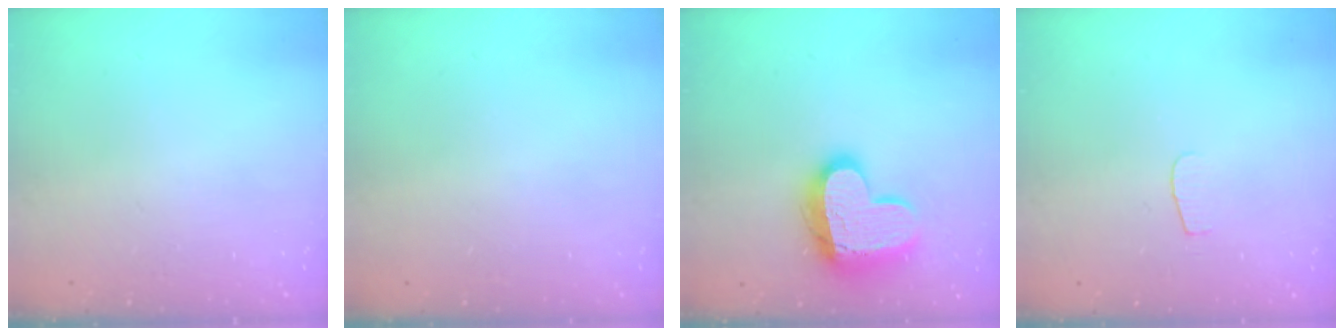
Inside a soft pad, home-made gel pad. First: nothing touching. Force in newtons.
{"total": 0.6, "press": 0.5, "slide": 0.2}
{"total": 16.2, "press": 16.1, "slide": 1.4}
{"total": 4.0, "press": 4.0, "slide": 0.4}